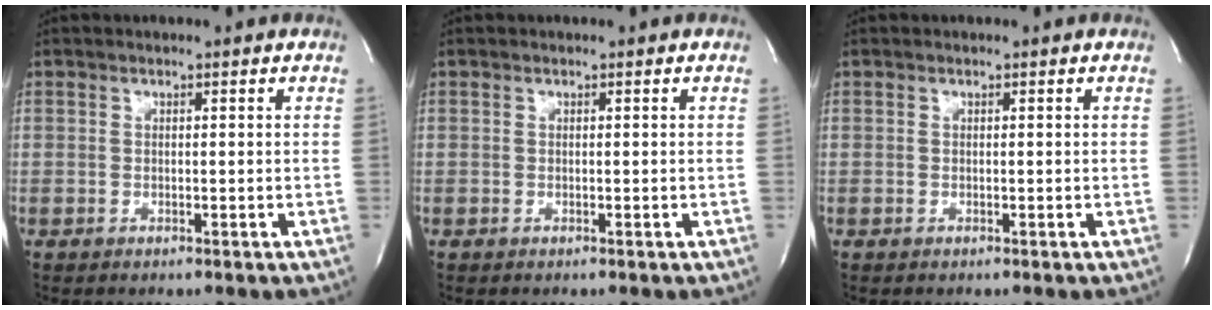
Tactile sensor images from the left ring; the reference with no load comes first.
{"total": 0.0}
{"total": 0.0}